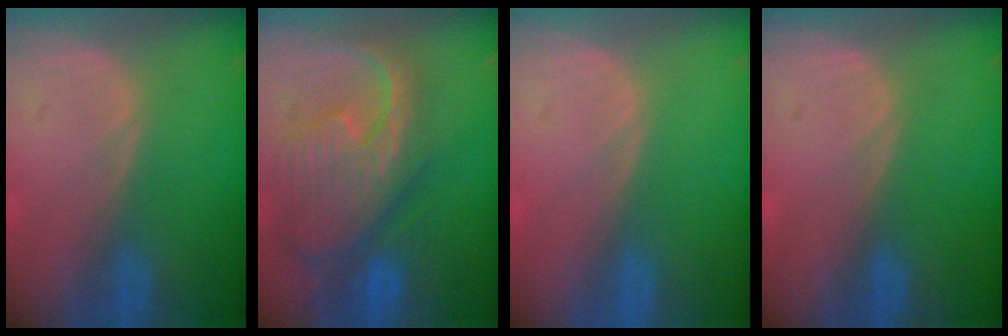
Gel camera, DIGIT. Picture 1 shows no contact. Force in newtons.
{"total": 12.5, "press": 10.6, "slide": 6.5}
{"total": 0.0}
{"total": 0.0}